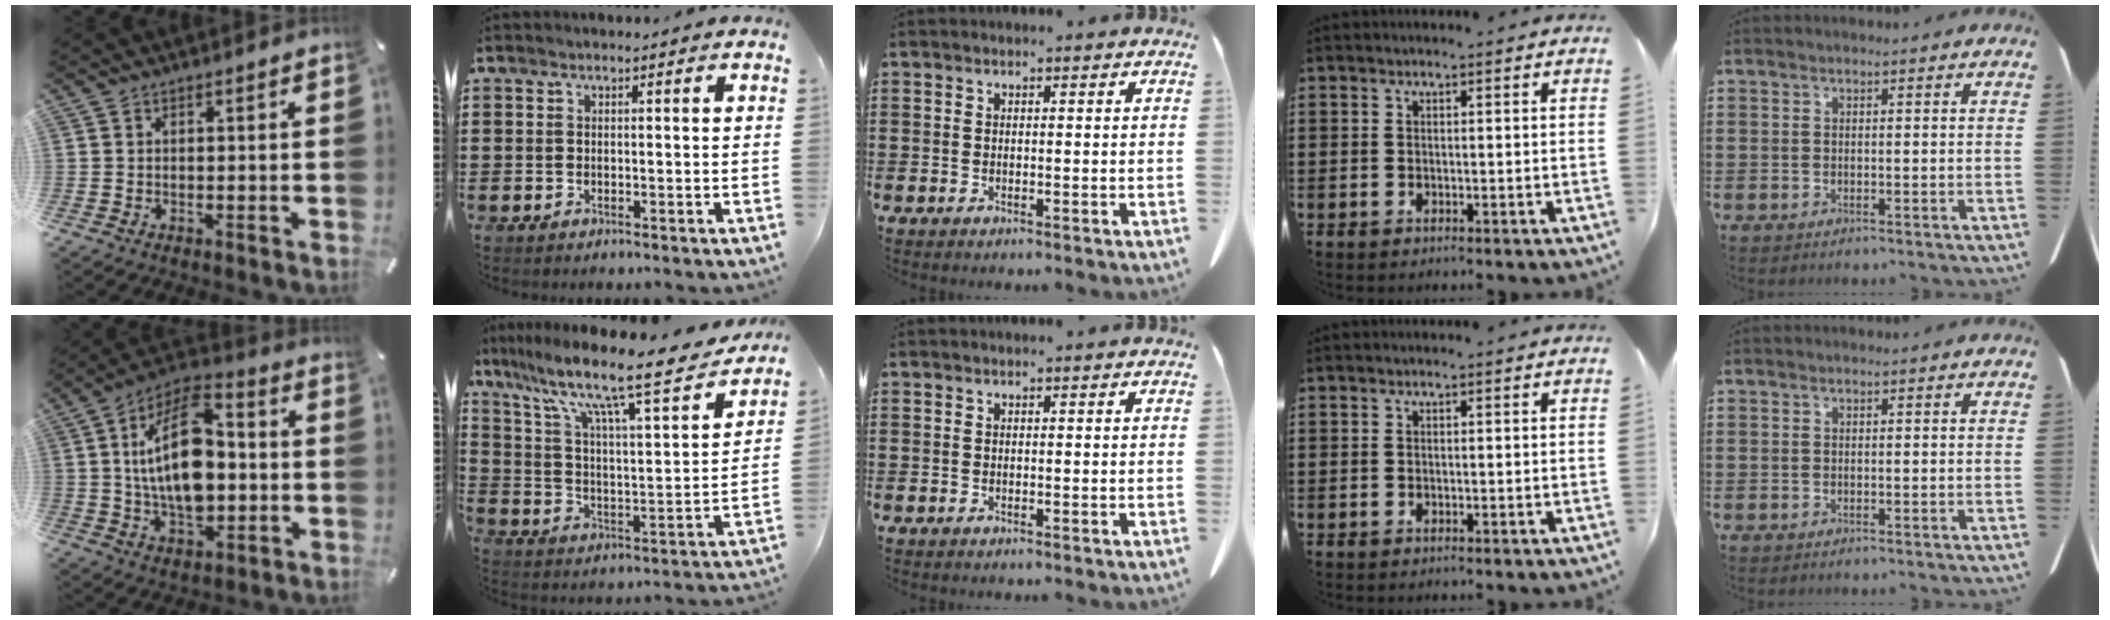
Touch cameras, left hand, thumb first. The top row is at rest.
{"thumb": {"total": 19.5, "force": [-0.1, 11.6, 15.6], "torque": [-0.313, 0.005, -0.005]}, "index": {"total": 12.5, "force": [9.6, 1.2, 7.9], "torque": [-0.171, -0.066, 0.150]}}